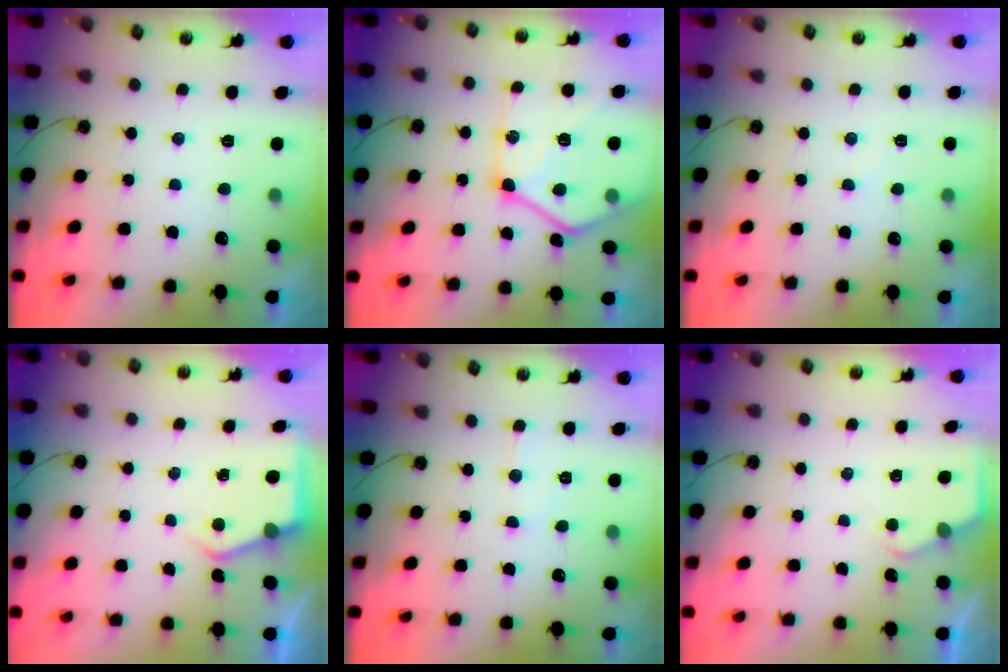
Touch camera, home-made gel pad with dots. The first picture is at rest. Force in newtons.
{"total": 19.8, "press": 19.8, "slide": 2.0}
{"total": 3.8, "press": 3.7, "slide": 0.3}
{"total": 5.2, "press": 5.2, "slide": 0.5}
{"total": 5.4, "press": 5.4, "slide": 0.7}
{"total": 3.3, "press": 3.3, "slide": 0.5}